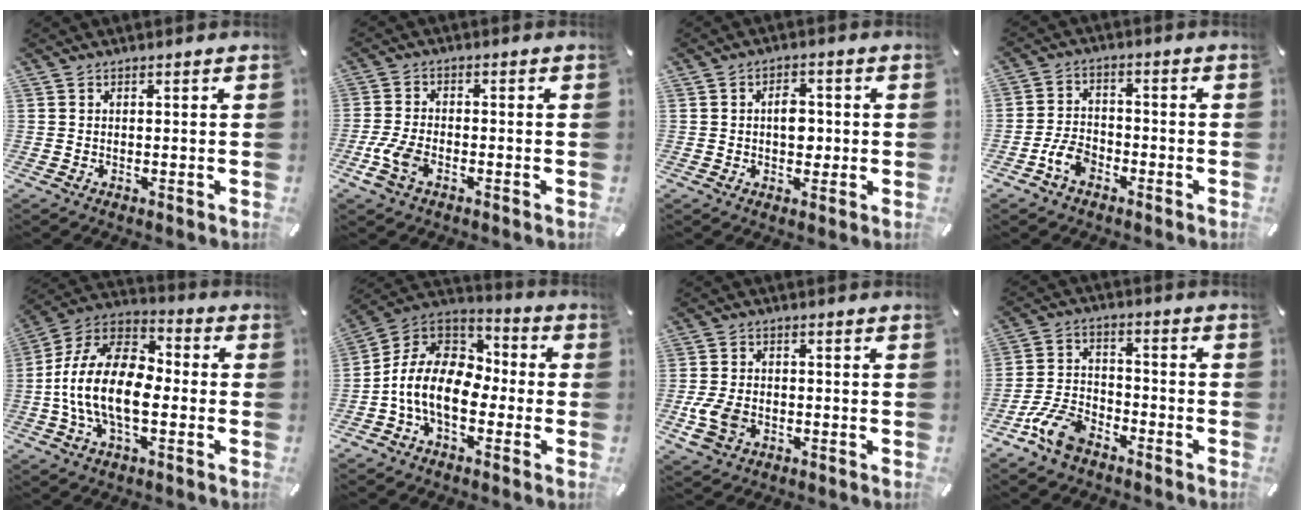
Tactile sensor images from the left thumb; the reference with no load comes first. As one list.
[{"total": 6.8, "force": [-2.9, 3.7, 5.0], "torque": [-0.117, 0.001, -0.055]}, {"total": 5.1, "force": [0.0, 3.4, 3.8], "torque": [-0.041, -0.004, -0.009]}, {"total": 6.6, "force": [-3.6, 4.6, 3.1], "torque": [-0.064, 0.020, -0.067]}, {"total": 16.5, "force": [-4.6, 9.2, 12.9], "torque": [-0.277, 0.017, -0.086]}, {"total": 12.9, "force": [-4.5, 8.5, 8.6], "torque": [-0.202, 0.012, -0.090]}, {"total": 7.4, "force": [-2.1, 5.2, 4.9], "torque": [-0.115, 0.004, -0.038]}, {"total": 10.9, "force": [-7.3, 5.8, 5.7], "torque": [-0.126, 0.034, -0.138]}]